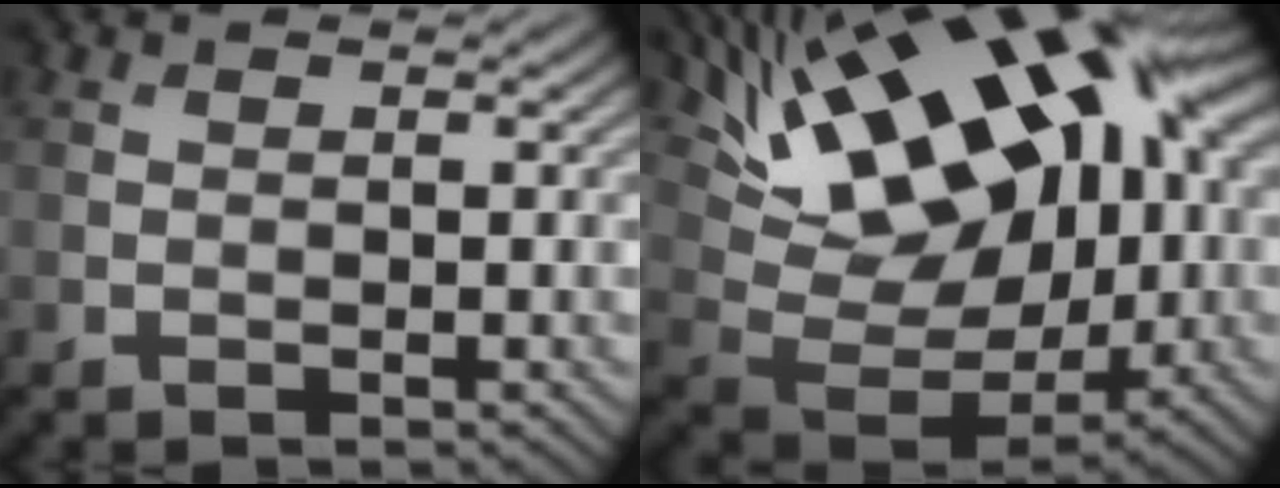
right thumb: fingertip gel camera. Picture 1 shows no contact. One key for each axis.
{"total": 20.9, "fx": 6.9, "fy": 10.7, "fz": 16.6, "tx": -0.294, "ty": 0.047, "tz": 0.110}